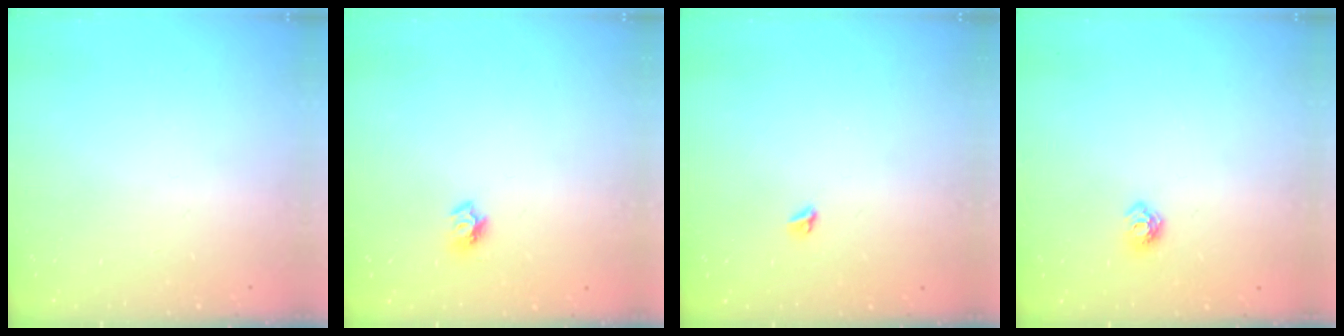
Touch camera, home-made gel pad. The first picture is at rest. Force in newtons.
{"total": 7.0, "press": 7.0, "slide": 0.7}
{"total": 3.9, "press": 3.8, "slide": 0.5}
{"total": 6.8, "press": 6.7, "slide": 1.0}